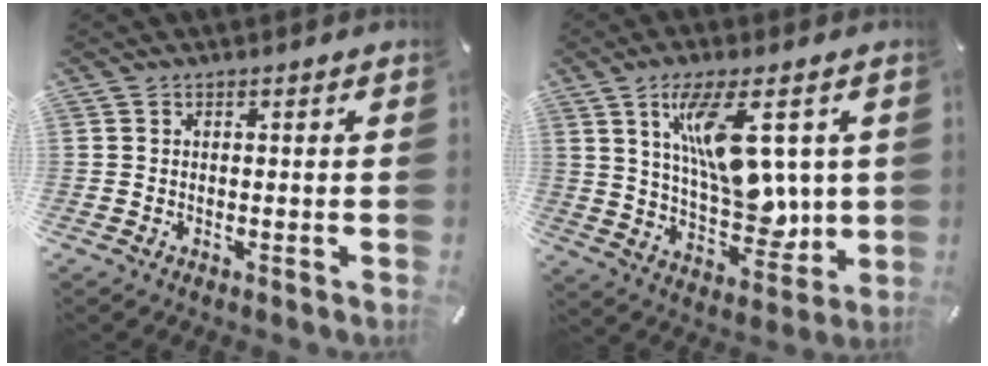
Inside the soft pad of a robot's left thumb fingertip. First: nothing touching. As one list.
[{"total": 16.5, "force": [6.3, 7.3, 13.4], "torque": [-0.240, -0.030, 0.102]}]